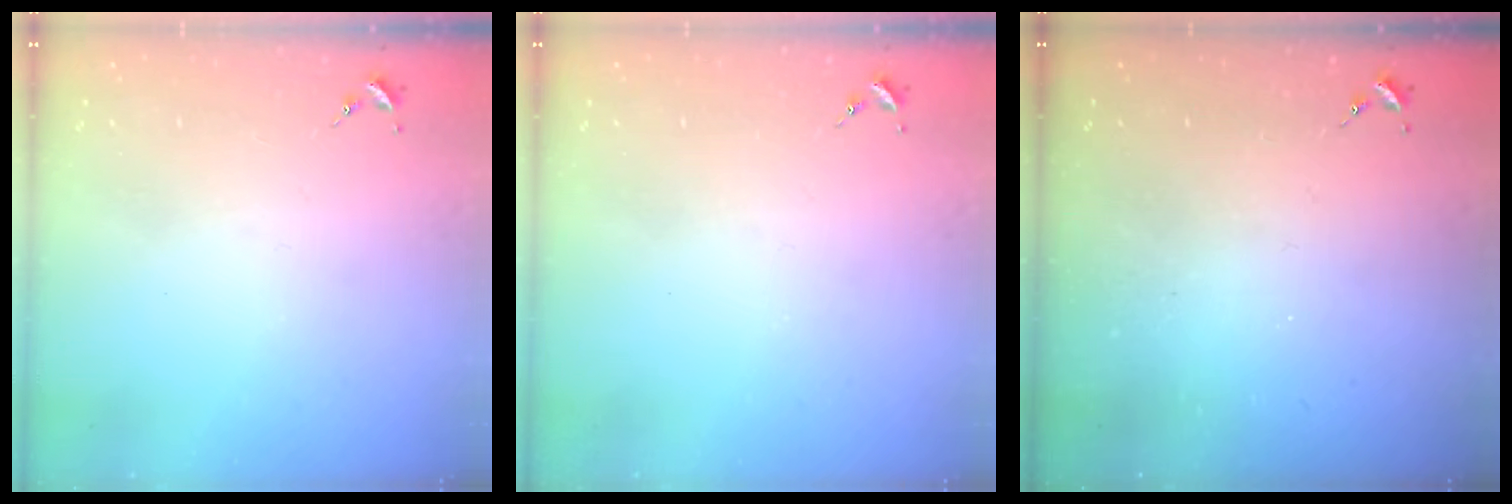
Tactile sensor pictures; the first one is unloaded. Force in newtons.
{"total": 0.0}
{"total": 0.0}